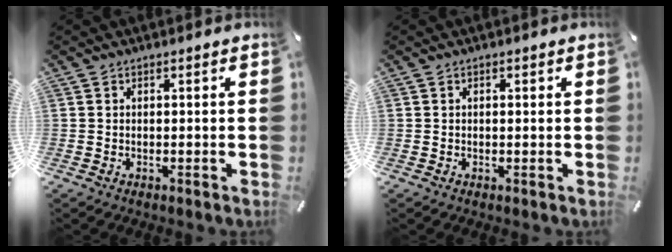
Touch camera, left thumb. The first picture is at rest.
{"total": 0.6, "force": [0.0, 0.3, 0.6], "torque": [-0.011, 0.003, 0.000]}